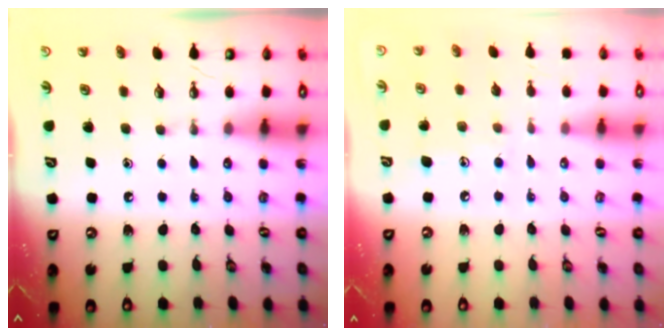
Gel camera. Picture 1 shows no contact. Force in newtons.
{"total": 6.5, "press": 6.5, "slide": 0.6}